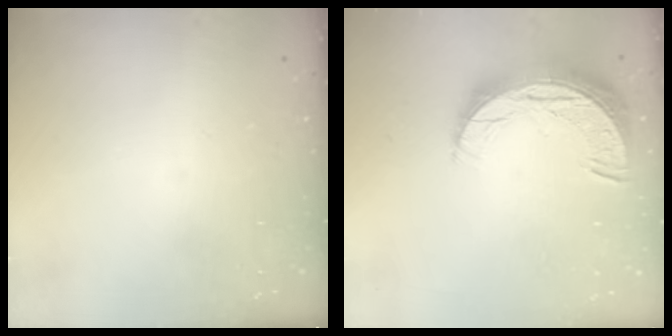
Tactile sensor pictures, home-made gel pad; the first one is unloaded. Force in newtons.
{"total": 11.6, "press": 11.6, "slide": 0.7}